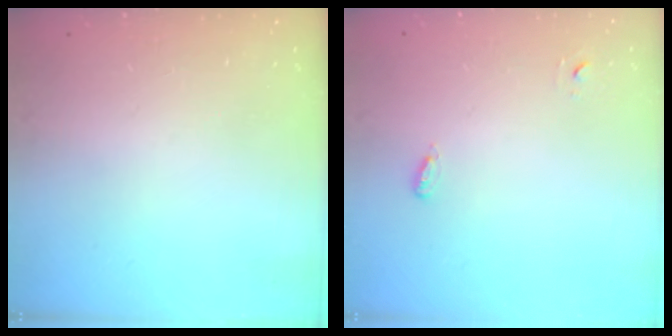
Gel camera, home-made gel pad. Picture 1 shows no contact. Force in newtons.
{"total": 3.2, "press": 2.9, "slide": 1.4}